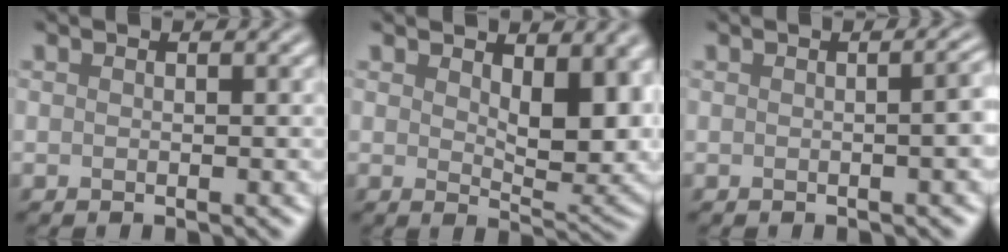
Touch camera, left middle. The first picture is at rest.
{"total": 7.1, "force": [1.9, 3.5, 5.8], "torque": [-0.089, -0.010, 0.039]}
{"total": 3.2, "force": [-0.1, 1.3, 3.0], "torque": [-0.012, 0.010, 0.002]}